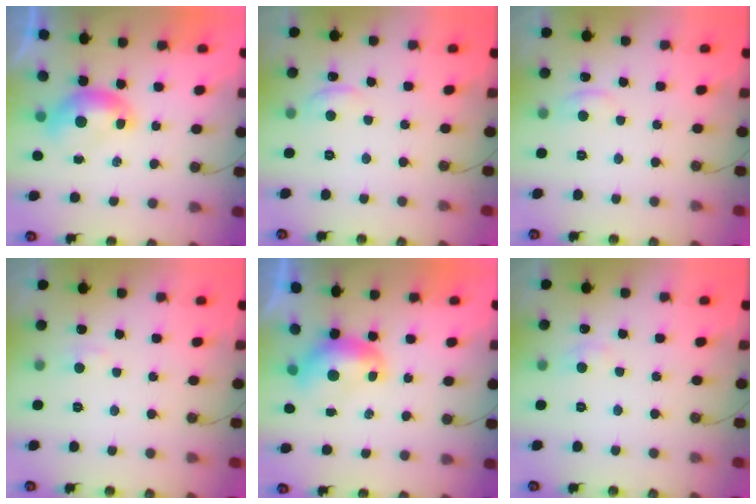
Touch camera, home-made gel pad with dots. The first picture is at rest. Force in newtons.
{"total": 1.1, "press": 0.8, "slide": 0.7}
{"total": 1.1, "press": 0.7, "slide": 0.9}
{"total": 1.8, "press": 1.7, "slide": 0.6}
{"total": 1.2, "press": 1.1, "slide": 0.5}
{"total": 1.1, "press": 0.8, "slide": 0.8}